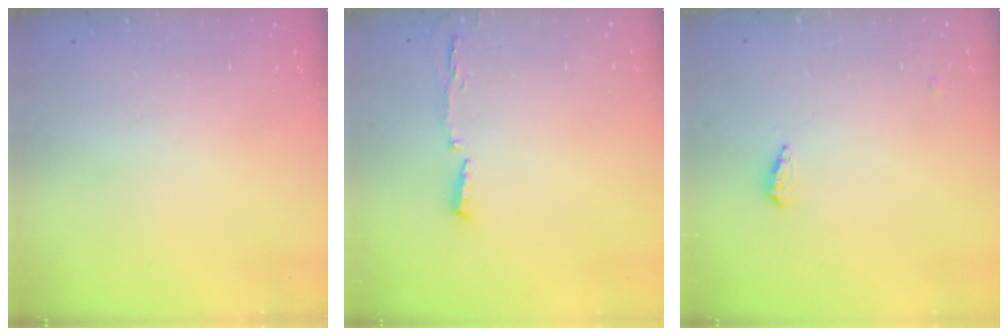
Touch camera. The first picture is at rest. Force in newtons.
{"total": 4.1, "press": 4.0, "slide": 1.1}
{"total": 3.5, "press": 3.5, "slide": 0.4}